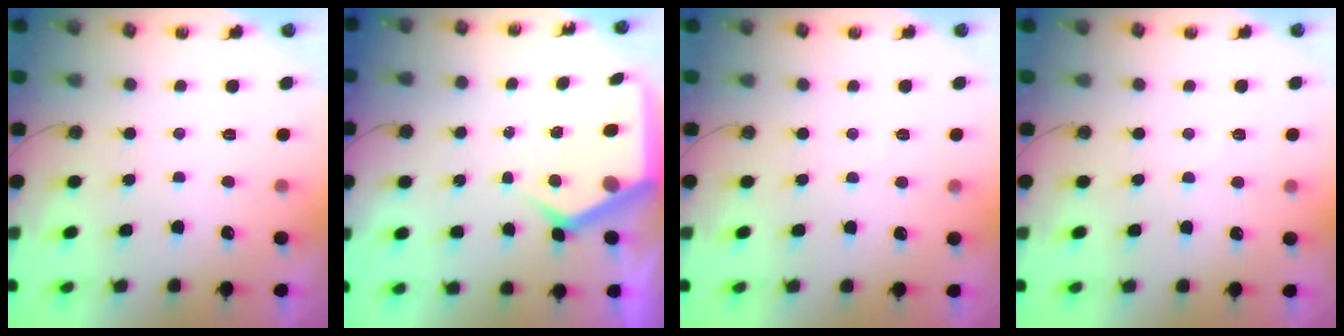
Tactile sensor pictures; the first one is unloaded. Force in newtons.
{"total": 7.8, "press": 7.7, "slide": 1.3}
{"total": 2.6, "press": 2.6, "slide": 0.3}
{"total": 3.2, "press": 3.1, "slide": 0.5}